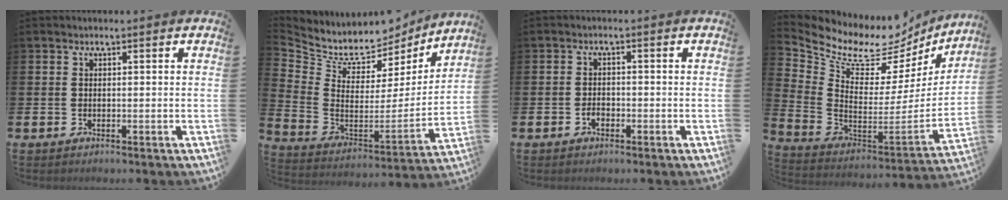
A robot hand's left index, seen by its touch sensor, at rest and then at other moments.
{"total": 8.0, "force": [7.0, 3.6, 1.1], "torque": [-0.071, -0.058, 0.121]}
{"total": 1.5, "force": [-0.8, 1.0, 0.8], "torque": [-0.010, -0.001, -0.018]}
{"total": 8.0, "force": [6.6, 3.9, 2.3], "torque": [-0.074, -0.070, 0.109]}